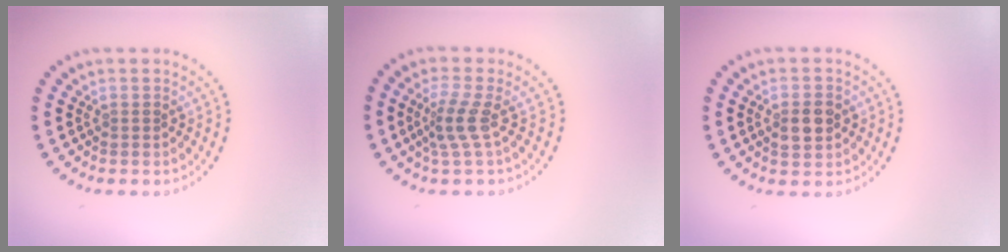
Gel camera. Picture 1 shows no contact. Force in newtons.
{"total": 2.4, "press": 1.7, "slide": 1.7}
{"total": 2.8, "press": 2.8, "slide": 0.1}